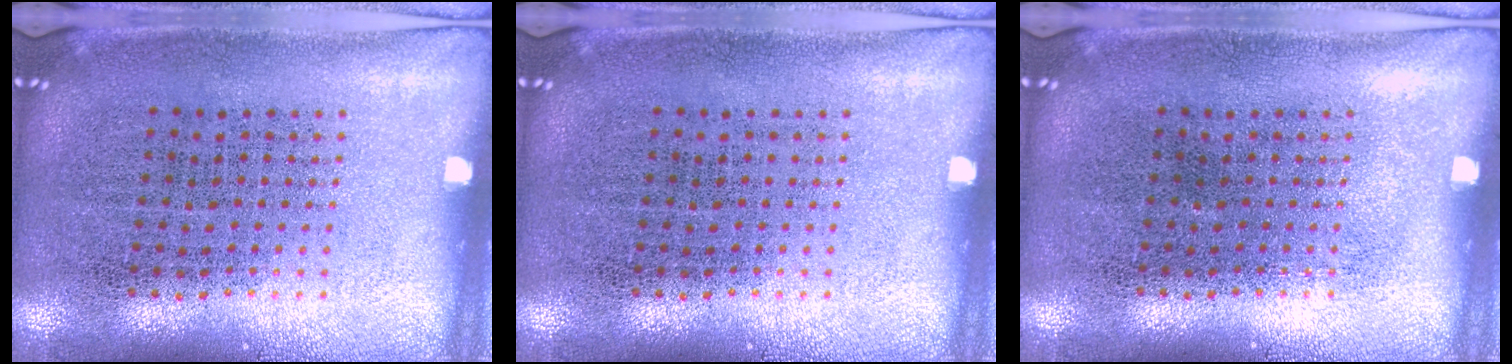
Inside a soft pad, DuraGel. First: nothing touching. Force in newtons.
{"total": 0.0}
{"total": 0.0}